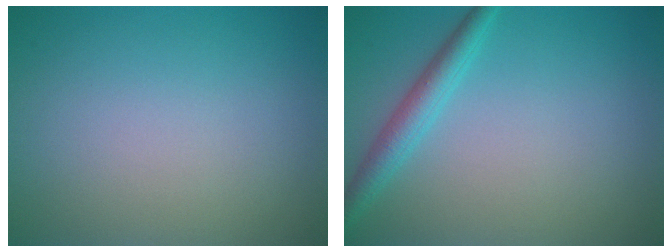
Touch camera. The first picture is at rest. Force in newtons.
{"total": 2.7, "press": 2.7, "slide": 0.1}